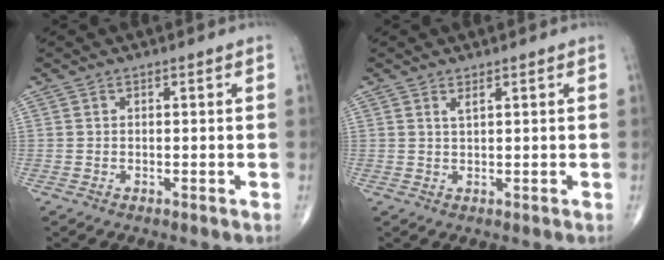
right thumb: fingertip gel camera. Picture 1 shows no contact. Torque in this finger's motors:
{"motor_torque": [-0.20, -0.20, 0.25, 0.19, 0.06]}